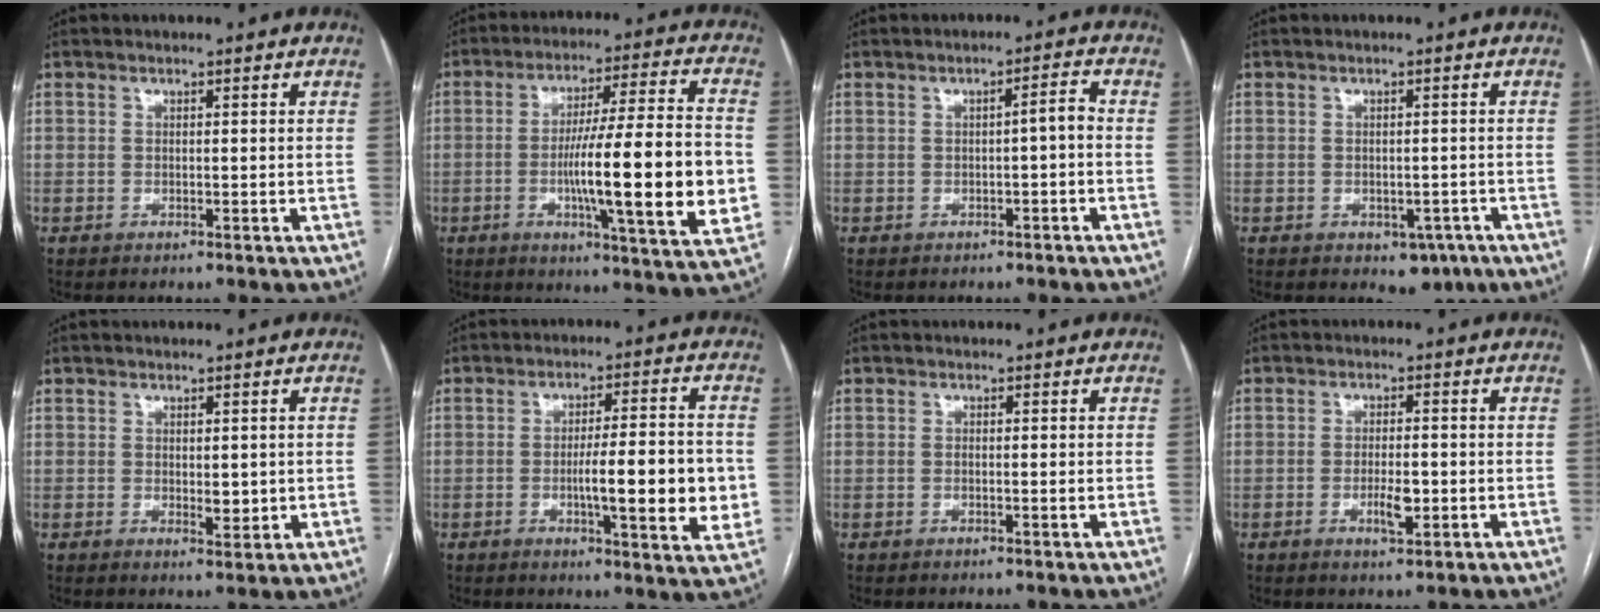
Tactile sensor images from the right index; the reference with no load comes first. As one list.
[{"total": 20.0, "force": [-3.0, 0.9, 19.8], "torque": [-0.278, 0.003, -0.041]}, {"total": 2.4, "force": [-0.5, 0.2, 2.3], "torque": [-0.031, 0.008, -0.007]}, {"total": 3.9, "force": [-2.0, 2.7, 2.0], "torque": [-0.014, 0.002, -0.015]}, {"total": 2.5, "force": [0.1, 1.2, 2.2], "torque": [-0.033, -0.005, 0.009]}, {"total": 10.5, "force": [-1.5, 1.5, 10.3], "torque": [-0.146, -0.001, -0.019]}, {"total": 0.6, "force": [0.0, 0.1, 0.6], "torque": [-0.014, 0.001, 0.003]}, {"total": 3.7, "force": [-1.1, 1.0, 3.4], "torque": [-0.064, 0.001, -0.012]}]